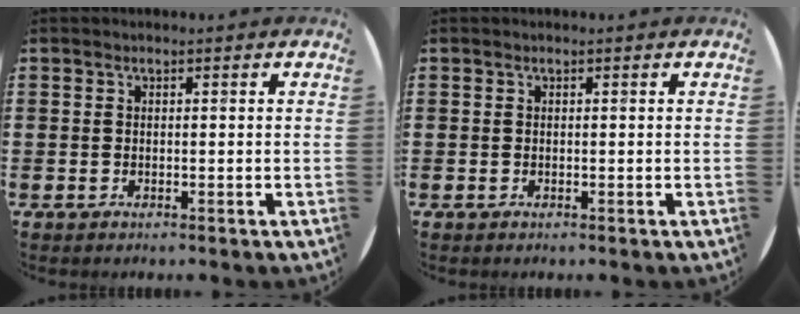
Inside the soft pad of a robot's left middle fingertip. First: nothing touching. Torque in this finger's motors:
{"motor_torque": [0.00, 0.00, 0.00, 0.00]}